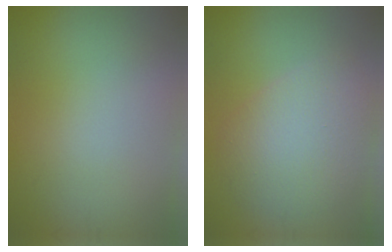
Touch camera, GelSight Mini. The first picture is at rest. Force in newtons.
{"total": 4.6, "press": 4.6, "slide": 0.3}